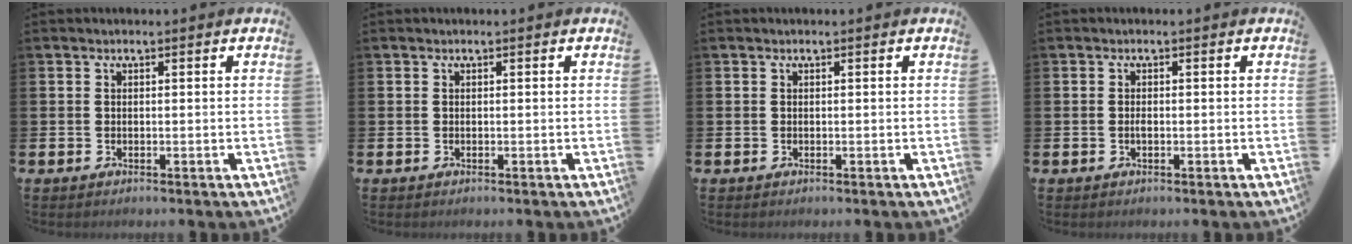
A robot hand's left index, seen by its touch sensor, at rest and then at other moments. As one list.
[{"total": 0.0}, {"total": 0.0}, {"total": 0.8, "force": [-0.2, 0.3, 0.7], "torque": [-0.011, -0.002, -0.004]}]